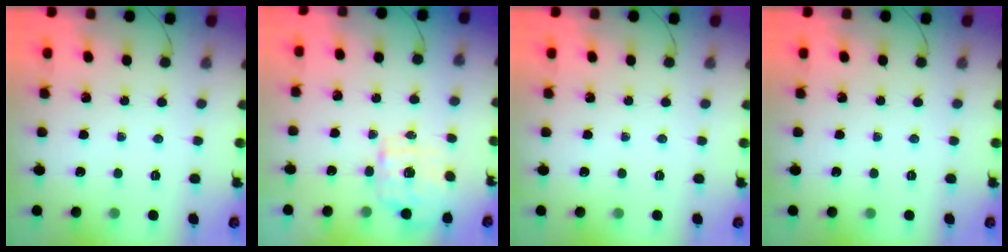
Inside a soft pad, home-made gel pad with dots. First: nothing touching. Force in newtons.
{"total": 2.4, "press": 2.1, "slide": 1.2}
{"total": 0.0}
{"total": 0.0}